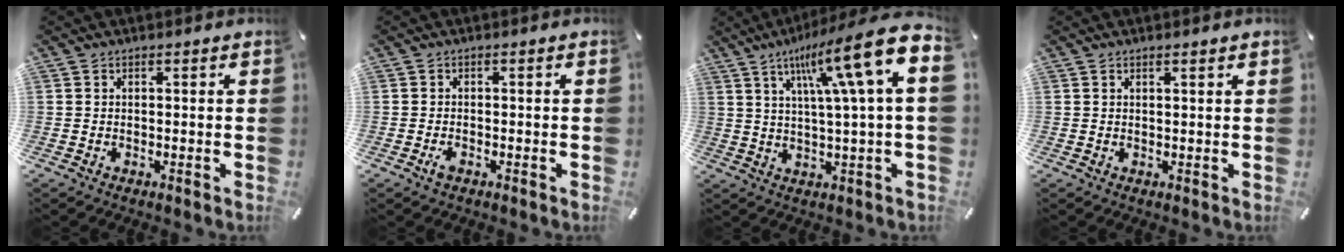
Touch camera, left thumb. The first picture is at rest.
{"total": 1.6, "force": [-1.0, 0.9, 0.9], "torque": [-0.025, 0.000, -0.020]}
{"total": 17.2, "force": [6.9, 2.1, 15.7], "torque": [-0.261, -0.029, 0.096]}
{"total": 1.0, "force": [0.6, 0.0, 0.7], "torque": [-0.014, -0.001, 0.011]}